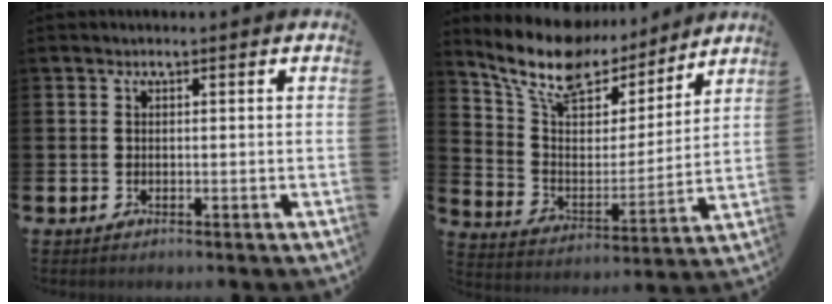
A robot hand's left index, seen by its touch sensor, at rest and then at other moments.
{"total": 11.8, "force": [10.0, 5.2, 3.6], "torque": [-0.114, -0.065, 0.178]}